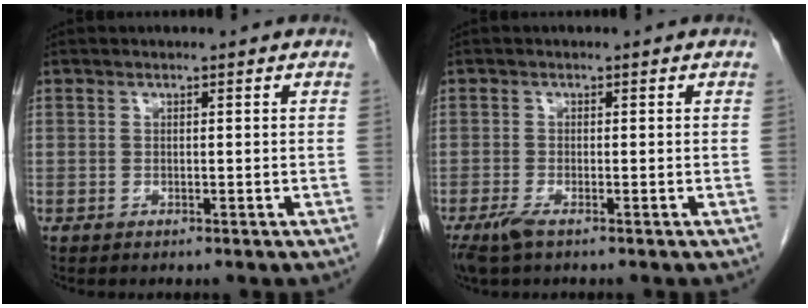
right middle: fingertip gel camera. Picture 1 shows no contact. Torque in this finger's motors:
{"motor_torque": [0.59, -0.52, 0.27, 0.06]}